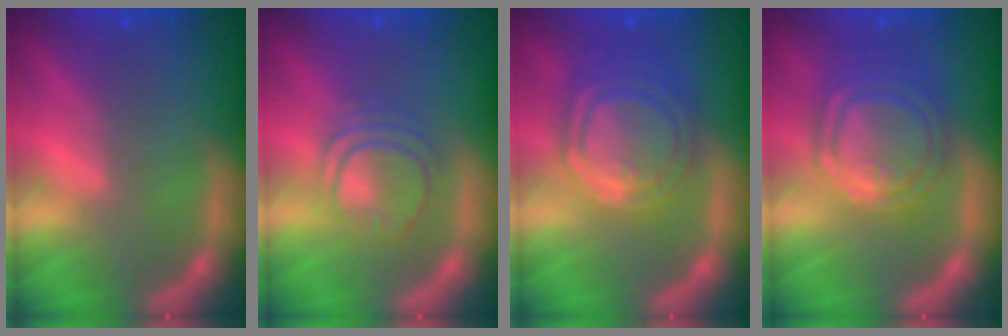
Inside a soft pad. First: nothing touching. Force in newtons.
{"total": 5.0}
{"total": 9.5}
{"total": 8.6}